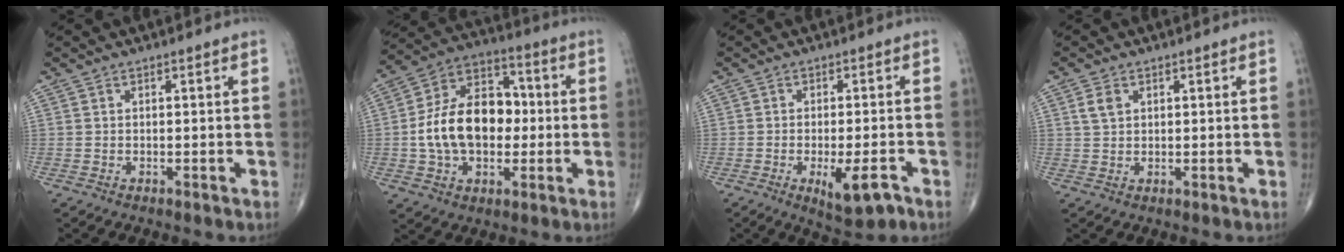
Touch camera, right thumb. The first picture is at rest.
{"total": 17.6, "force": [-0.8, 11.8, 13.1], "torque": [-0.203, 0.034, -0.016]}
{"total": 7.0, "force": [-3.1, 2.2, 5.9], "torque": [-0.087, 0.000, -0.041]}
{"total": 2.7, "force": [1.1, 1.8, 1.6], "torque": [-0.029, 0.001, 0.023]}